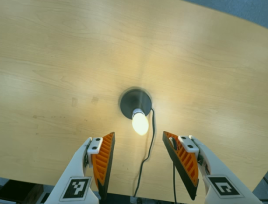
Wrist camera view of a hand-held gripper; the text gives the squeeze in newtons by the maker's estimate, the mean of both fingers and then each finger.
{"total": 0.0}